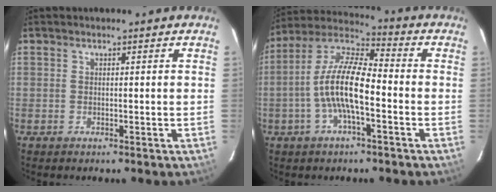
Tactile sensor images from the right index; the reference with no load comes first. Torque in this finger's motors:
{"motor_torque": [1.86, -0.28, 1.05, 0.21]}